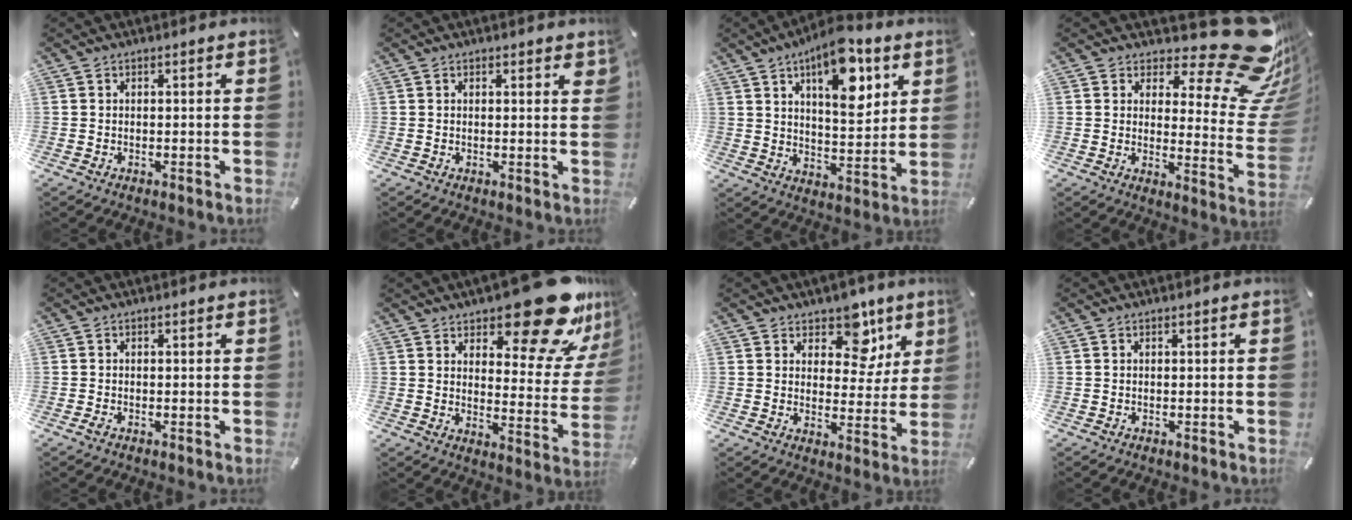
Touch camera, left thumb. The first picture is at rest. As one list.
[{"total": 1.0, "force": [0.7, 0.4, 0.6], "torque": [-0.005, -0.003, 0.011]}, {"total": 14.3, "force": [8.0, 6.3, 10.1], "torque": [-0.144, -0.036, 0.133]}, {"total": 20.1, "force": [12.3, 7.9, 13.8], "torque": [-0.156, -0.106, 0.201]}, {"total": 0.5, "force": [-0.3, 0.1, 0.4], "torque": [-0.010, -0.003, -0.005]}, {"total": 20.6, "force": [15.4, 7.3, 11.5], "torque": [-0.129, -0.125, 0.252]}, {"total": 10.5, "force": [6.4, 6.7, 4.9], "torque": [-0.056, -0.046, 0.110]}, {"total": 0.0}]